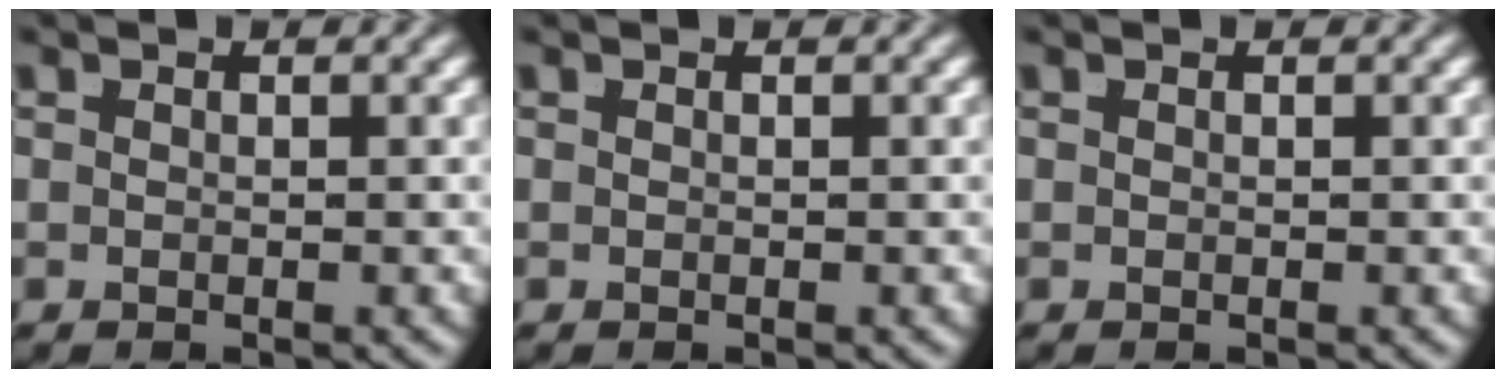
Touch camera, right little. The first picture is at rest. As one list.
[{"total": 0.0}, {"total": 0.0}]